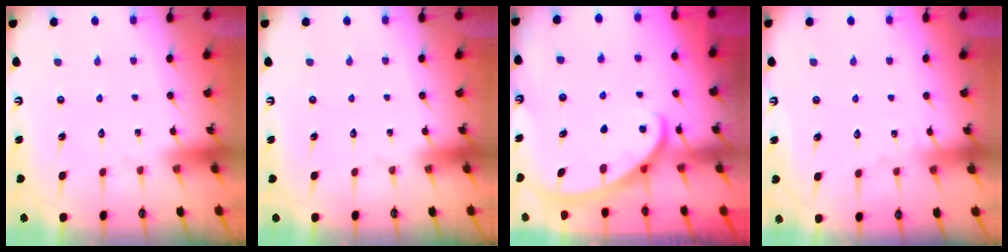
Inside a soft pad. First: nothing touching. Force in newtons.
{"total": 0.0}
{"total": 2.8, "press": 2.8, "slide": 0.4}
{"total": 4.0, "press": 4.0, "slide": 0.4}